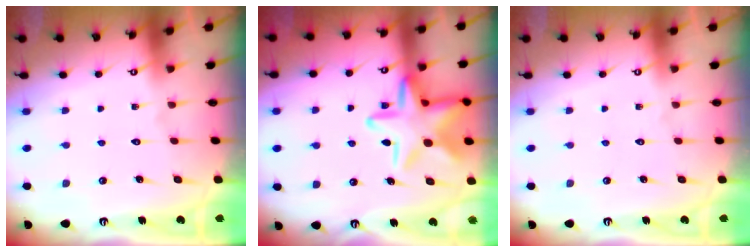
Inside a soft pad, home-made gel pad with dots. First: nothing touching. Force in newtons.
{"total": 17.8, "press": 17.7, "slide": 1.2}
{"total": 0.0}